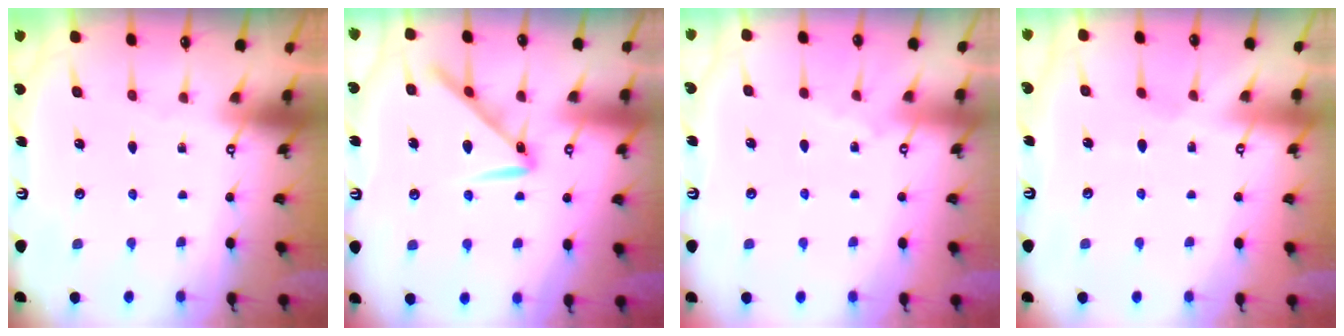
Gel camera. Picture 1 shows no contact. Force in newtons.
{"total": 10.5, "press": 10.5, "slide": 0.5}
{"total": 2.8, "press": 2.8, "slide": 0.5}
{"total": 2.8, "press": 2.8, "slide": 0.4}